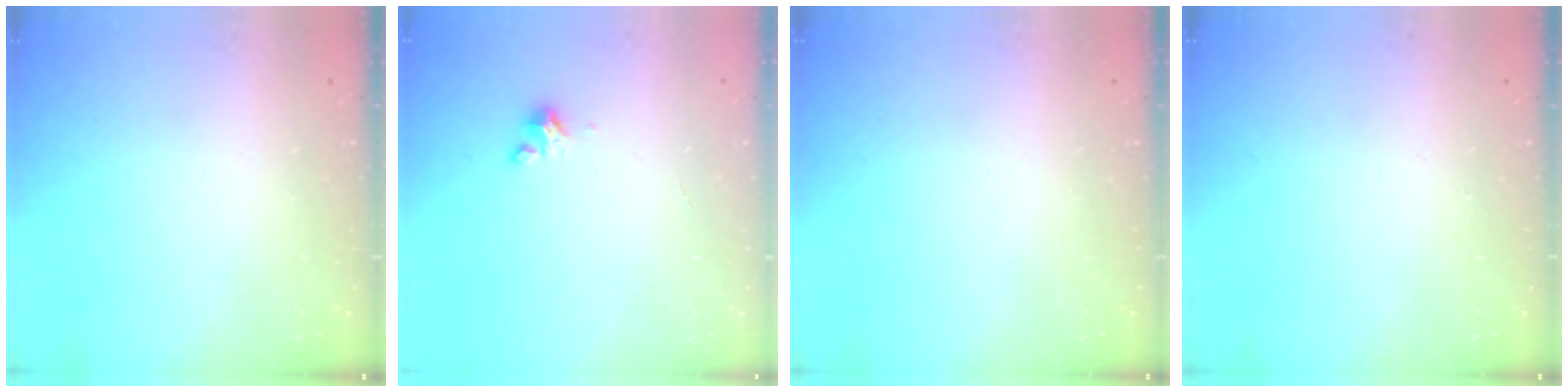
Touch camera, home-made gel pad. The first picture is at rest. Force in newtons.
{"total": 2.5, "press": 2.5, "slide": 0.3}
{"total": 0.0}
{"total": 0.0}